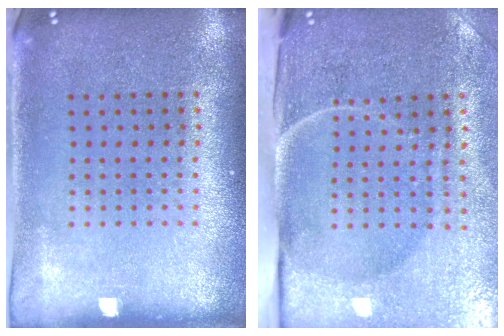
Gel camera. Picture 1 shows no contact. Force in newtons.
{"total": 4.9, "press": 4.0, "slide": 3.0}